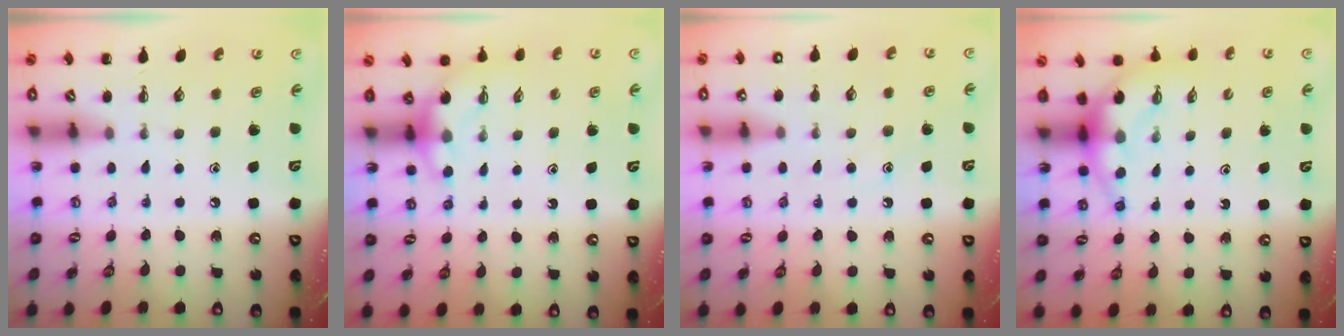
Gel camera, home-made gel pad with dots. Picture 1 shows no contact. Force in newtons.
{"total": 3.9, "press": 3.9, "slide": 0.2}
{"total": 8.2, "press": 8.1, "slide": 1.2}
{"total": 6.6, "press": 6.5, "slide": 1.2}